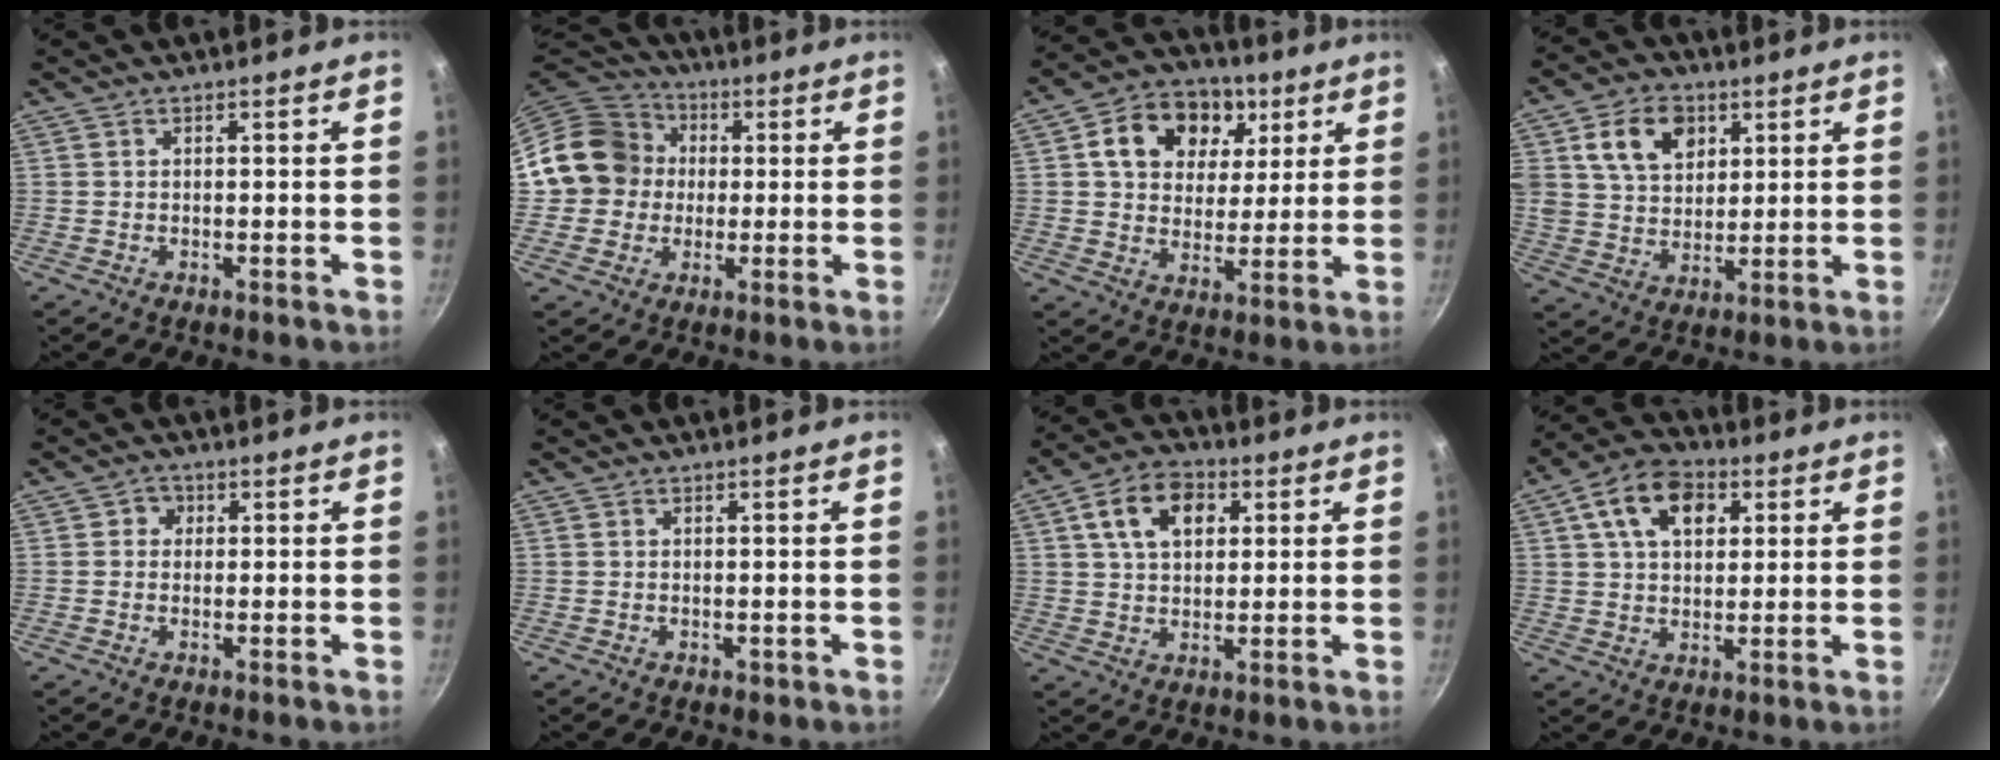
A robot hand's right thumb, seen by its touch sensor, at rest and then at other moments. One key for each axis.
{"total": 13.2, "fx": 1.1, "fy": 12.2, "fz": 5.1, "tx": -0.059, "ty": 0.030, "tz": 0.008}
{"total": 15.4, "fx": 5.6, "fy": 11.8, "fz": 8.2, "tx": -0.111, "ty": -0.001, "tz": 0.081}
{"total": 12.5, "fx": 4.8, "fy": 9.1, "fz": 7.1, "tx": -0.100, "ty": -0.008, "tz": 0.083}
{"total": 2.2, "fx": 0.3, "fy": 2.1, "fz": 0.6, "tx": 0.007, "ty": 0.000, "tz": -0.002}
{"total": 0.0}
{"total": 10.5, "fx": 3.4, "fy": 7.1, "fz": 7.0, "tx": -0.097, "ty": 0.005, "tz": 0.049}
{"total": 11.9, "fx": 4.1, "fy": 7.9, "fz": 7.9, "tx": -0.113, "ty": 0.005, "tz": 0.057}